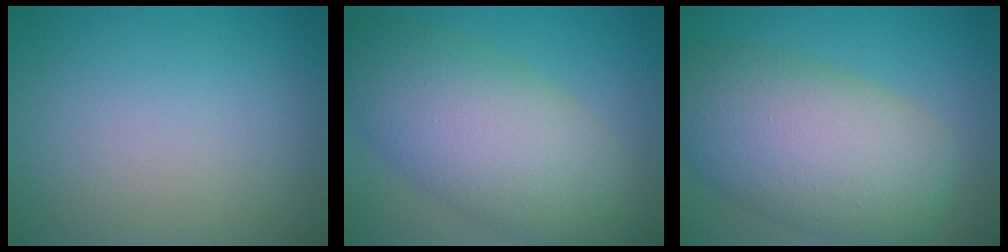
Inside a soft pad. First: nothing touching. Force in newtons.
{"total": 9.6, "press": 9.5, "slide": 0.3}
{"total": 10.9, "press": 10.9, "slide": 0.5}